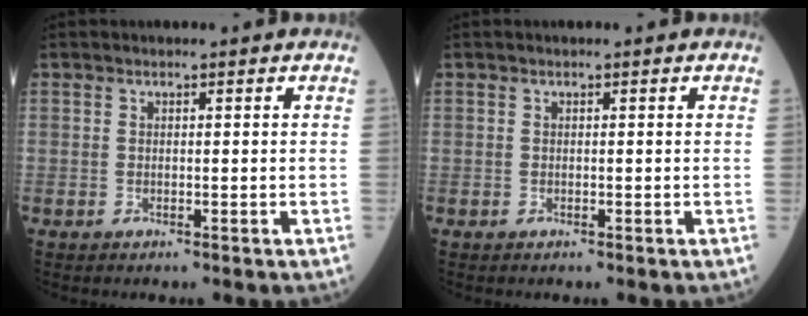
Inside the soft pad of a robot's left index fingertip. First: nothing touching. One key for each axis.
{"total": 0.0}